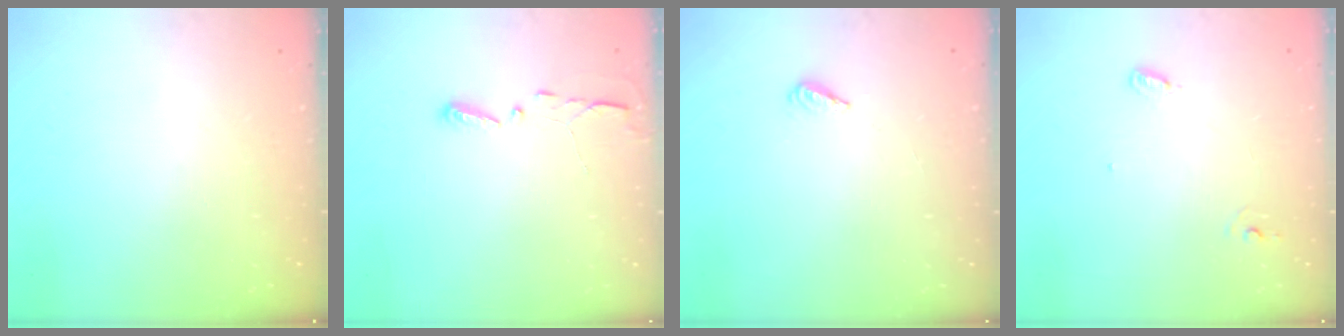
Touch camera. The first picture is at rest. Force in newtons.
{"total": 2.9, "press": 2.9, "slide": 0.4}
{"total": 2.1, "press": 1.9, "slide": 0.8}
{"total": 5.0, "press": 5.0, "slide": 0.4}